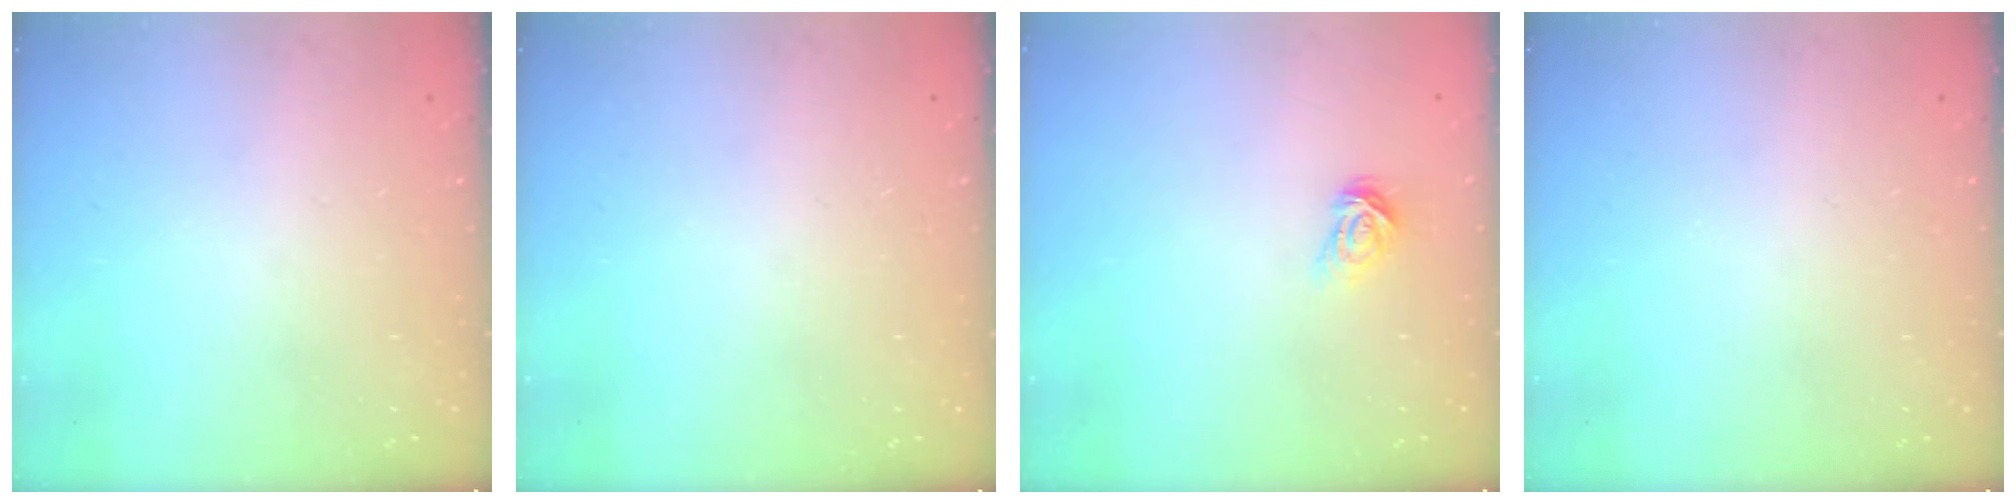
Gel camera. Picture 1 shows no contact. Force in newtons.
{"total": 0.0}
{"total": 3.8, "press": 3.8, "slide": 0.4}
{"total": 0.0}